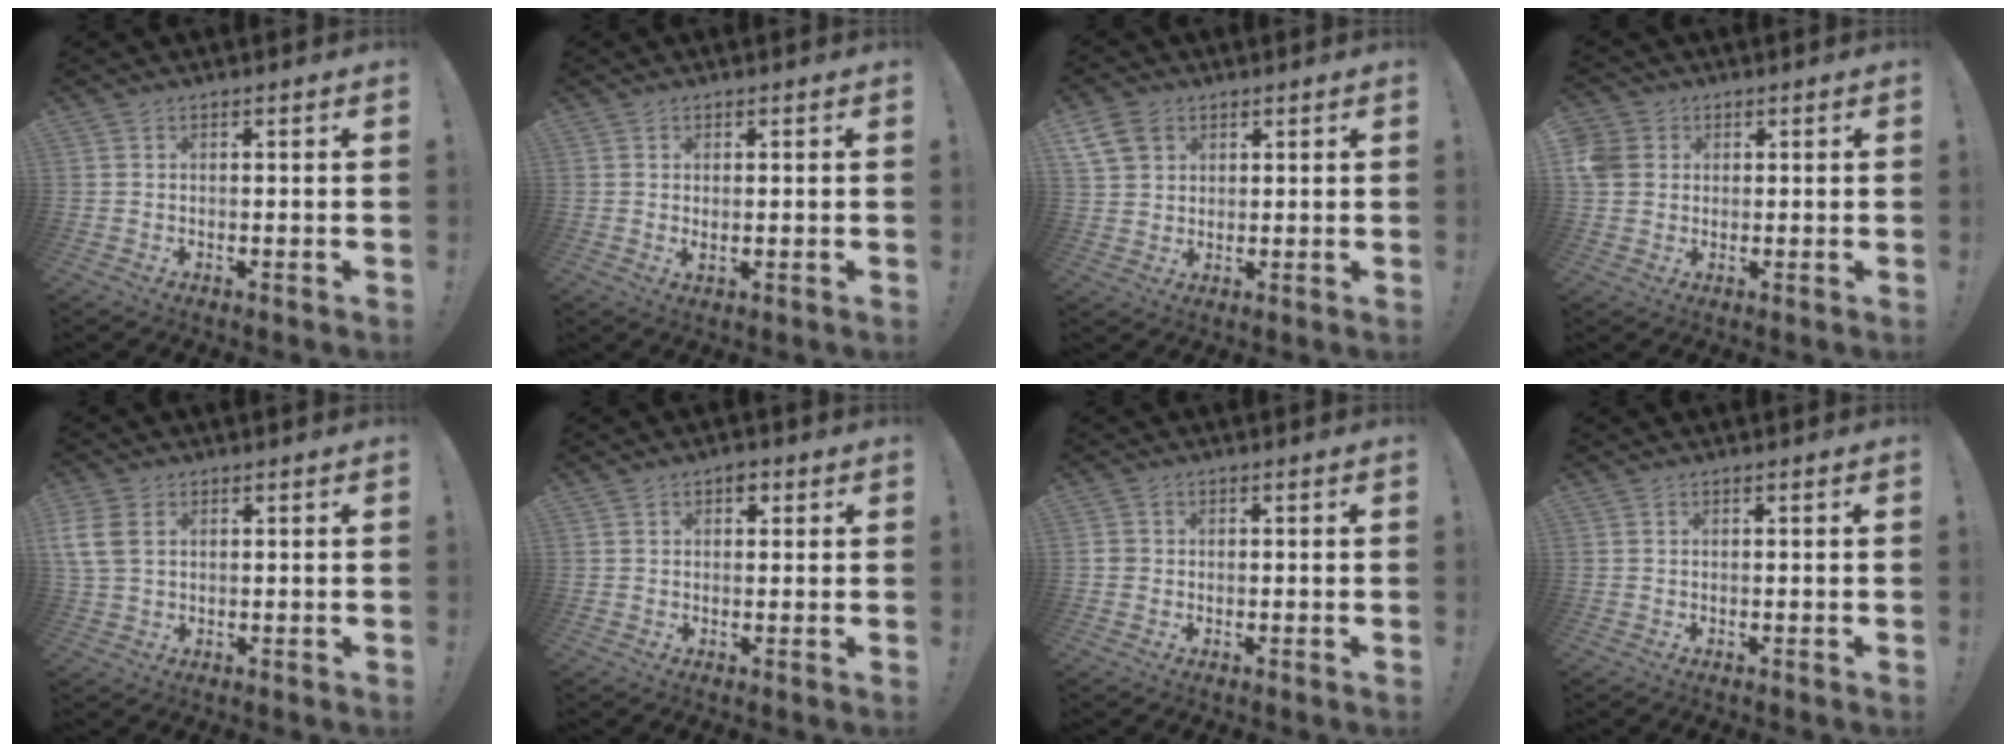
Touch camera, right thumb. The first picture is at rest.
{"total": 1.6, "force": [1.0, 0.4, 1.2], "torque": [-0.009, -0.006, 0.016]}
{"total": 8.4, "force": [4.3, 6.2, 3.7], "torque": [-0.069, -0.014, 0.088]}
{"total": 6.0, "force": [1.4, 5.3, 2.4], "torque": [-0.056, 0.006, 0.029]}
{"total": 7.3, "force": [2.4, 5.0, 4.8], "torque": [-0.110, -0.006, 0.047]}
{"total": 2.8, "force": [1.2, 2.1, 1.4], "torque": [-0.009, -0.002, 0.017]}
{"total": 1.7, "force": [-0.2, 1.6, 0.5], "torque": [-0.015, 0.007, -0.002]}
{"total": 0.0}